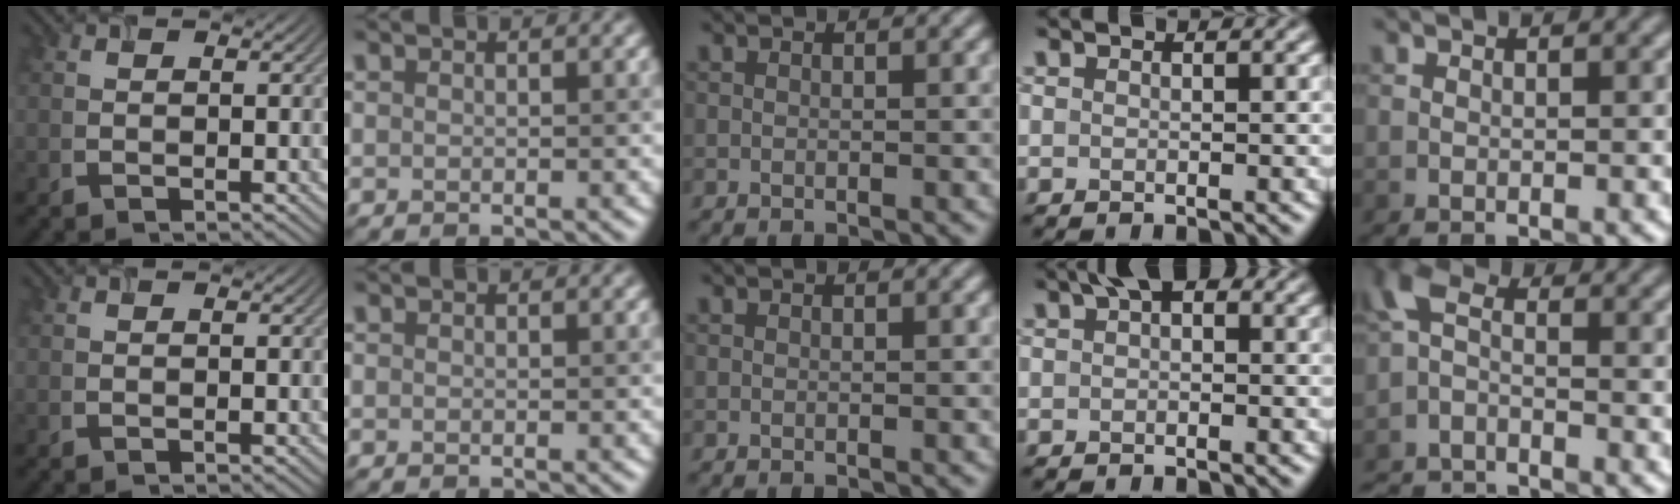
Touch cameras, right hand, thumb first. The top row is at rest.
{"ring": {"total": 2.2, "force": [0.9, 1.1, 1.6], "torque": [-0.018, 0.009, 0.010]}, "little": {"total": 4.4, "force": [-3.5, 1.9, 1.8], "torque": [-0.037, -0.004, -0.079]}}